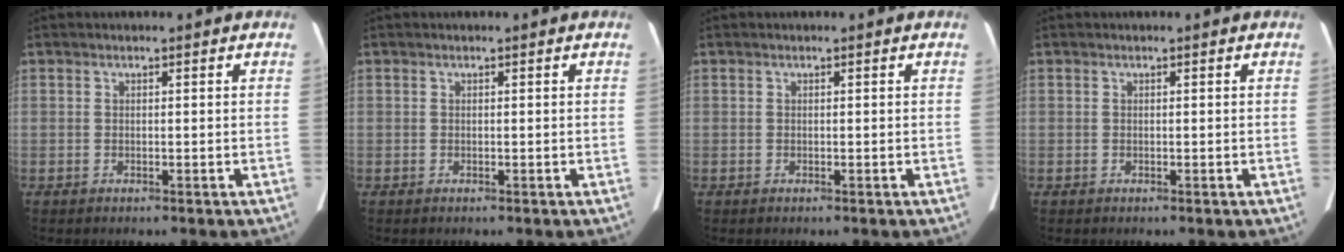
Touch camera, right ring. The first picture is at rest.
{"total": 0.0}
{"total": 0.0}
{"total": 0.0}